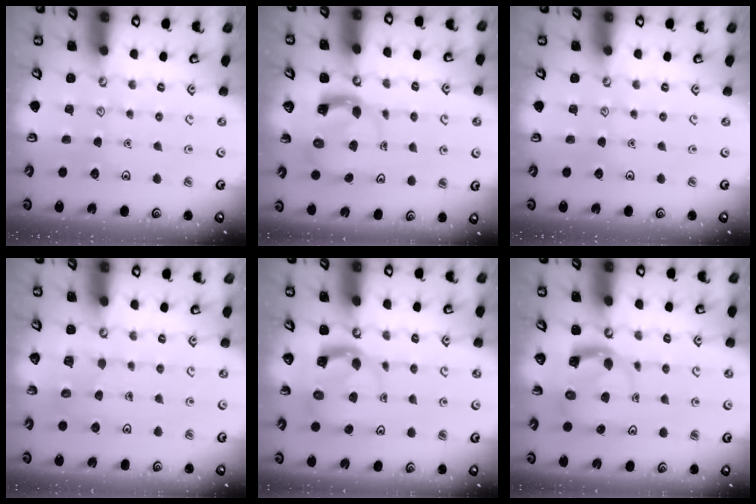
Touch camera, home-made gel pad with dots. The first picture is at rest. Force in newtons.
{"total": 3.9, "press": 3.8, "slide": 0.4}
{"total": 0.0}
{"total": 2.2, "press": 2.2, "slide": 0.1}
{"total": 3.7, "press": 3.6, "slide": 0.7}
{"total": 3.7, "press": 3.6, "slide": 0.7}